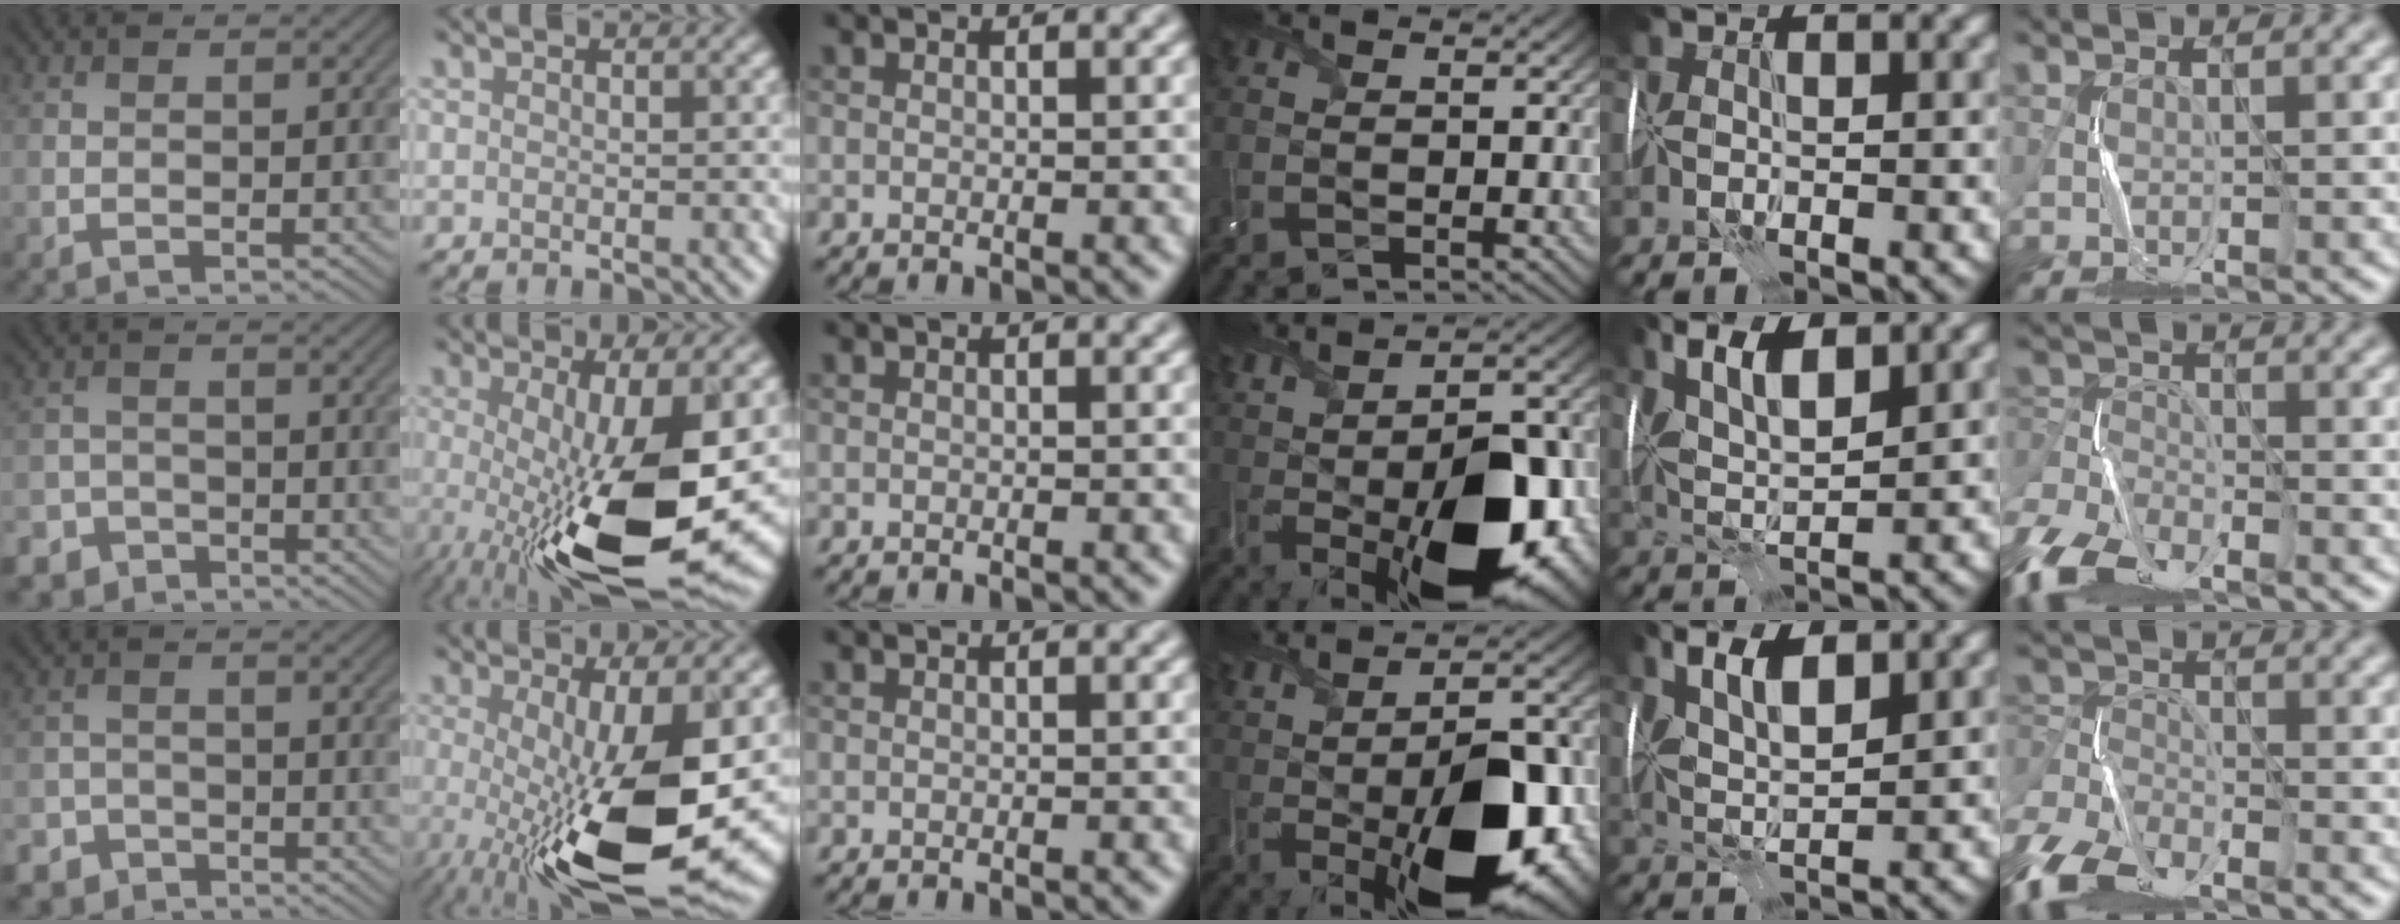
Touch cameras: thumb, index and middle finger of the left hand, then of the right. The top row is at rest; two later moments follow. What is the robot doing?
{"motion": "wrap", "object": "scarf"}